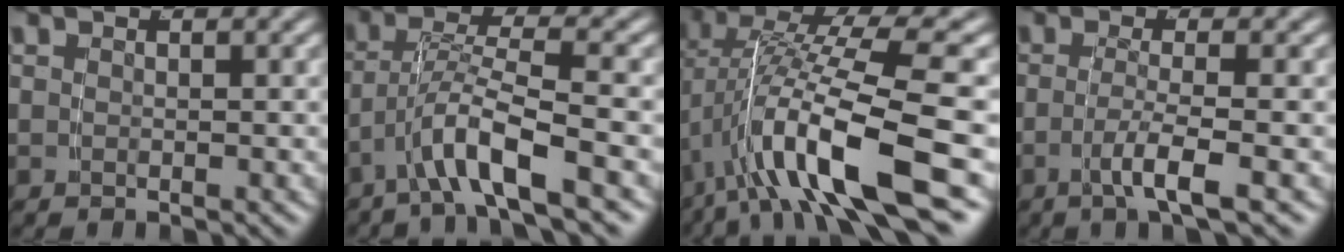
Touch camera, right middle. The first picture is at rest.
{"total": 4.3, "force": [-2.1, 0.4, 3.7], "torque": [-0.071, -0.004, -0.029]}
{"total": 9.5, "force": [-1.6, 2.8, 8.9], "torque": [-0.165, -0.005, -0.016]}
{"total": 3.3, "force": [-1.5, -0.4, 3.0], "torque": [-0.060, -0.015, -0.018]}